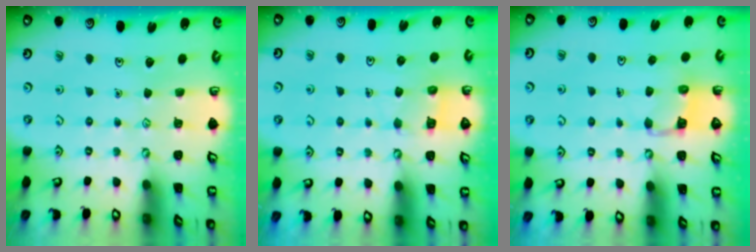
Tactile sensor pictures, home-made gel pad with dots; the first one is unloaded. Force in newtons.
{"total": 3.4, "press": 3.4, "slide": 0.3}
{"total": 3.3, "press": 3.3, "slide": 0.3}